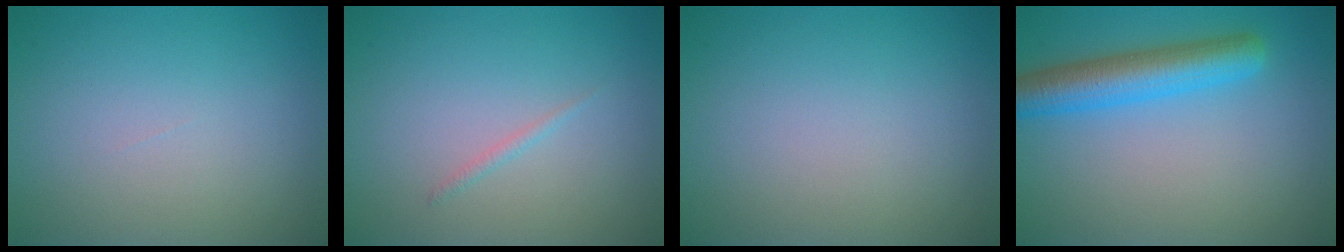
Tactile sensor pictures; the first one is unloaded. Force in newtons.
{"total": 0.6, "press": 0.6, "slide": 0.1}
{"total": 0.0}
{"total": 5.3, "press": 5.3, "slide": 0.3}